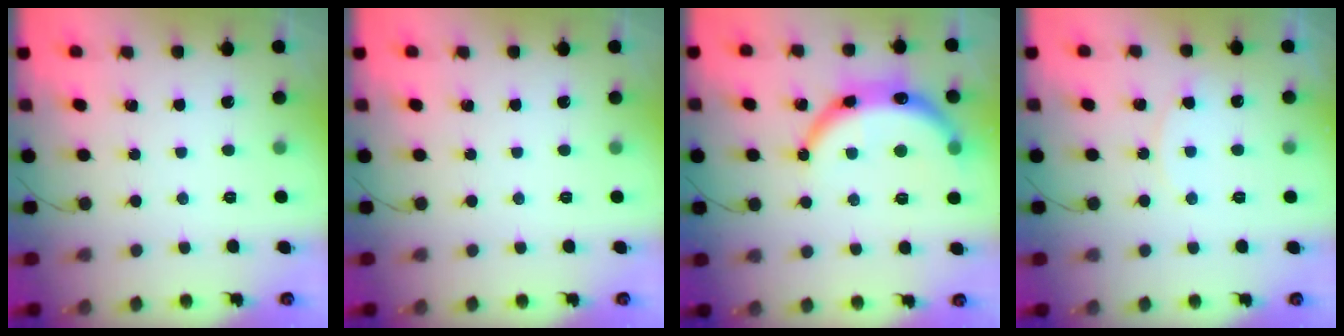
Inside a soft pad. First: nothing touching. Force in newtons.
{"total": 0.0}
{"total": 14.4, "press": 14.3, "slide": 1.8}
{"total": 4.9, "press": 4.9, "slide": 0.6}